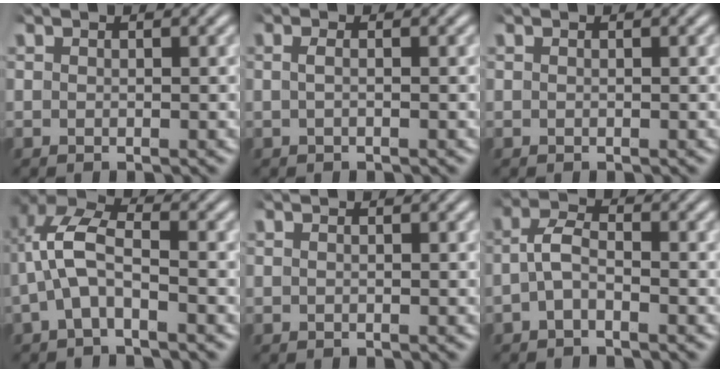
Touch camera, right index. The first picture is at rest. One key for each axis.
{"total": 0.9, "fx": -0.3, "fy": -0.3, "fz": 0.7, "tx": -0.017, "ty": -0.003, "tz": -0.004}
{"total": 0.0}
{"total": 5.1, "fx": 0.2, "fy": 3.1, "fz": 4.1, "tx": -0.094, "ty": -0.009, "tz": 0.000}
{"total": 0.0}
{"total": 2.7, "fx": -1.1, "fy": 1.5, "fz": 1.9, "tx": -0.044, "ty": -0.005, "tz": -0.023}